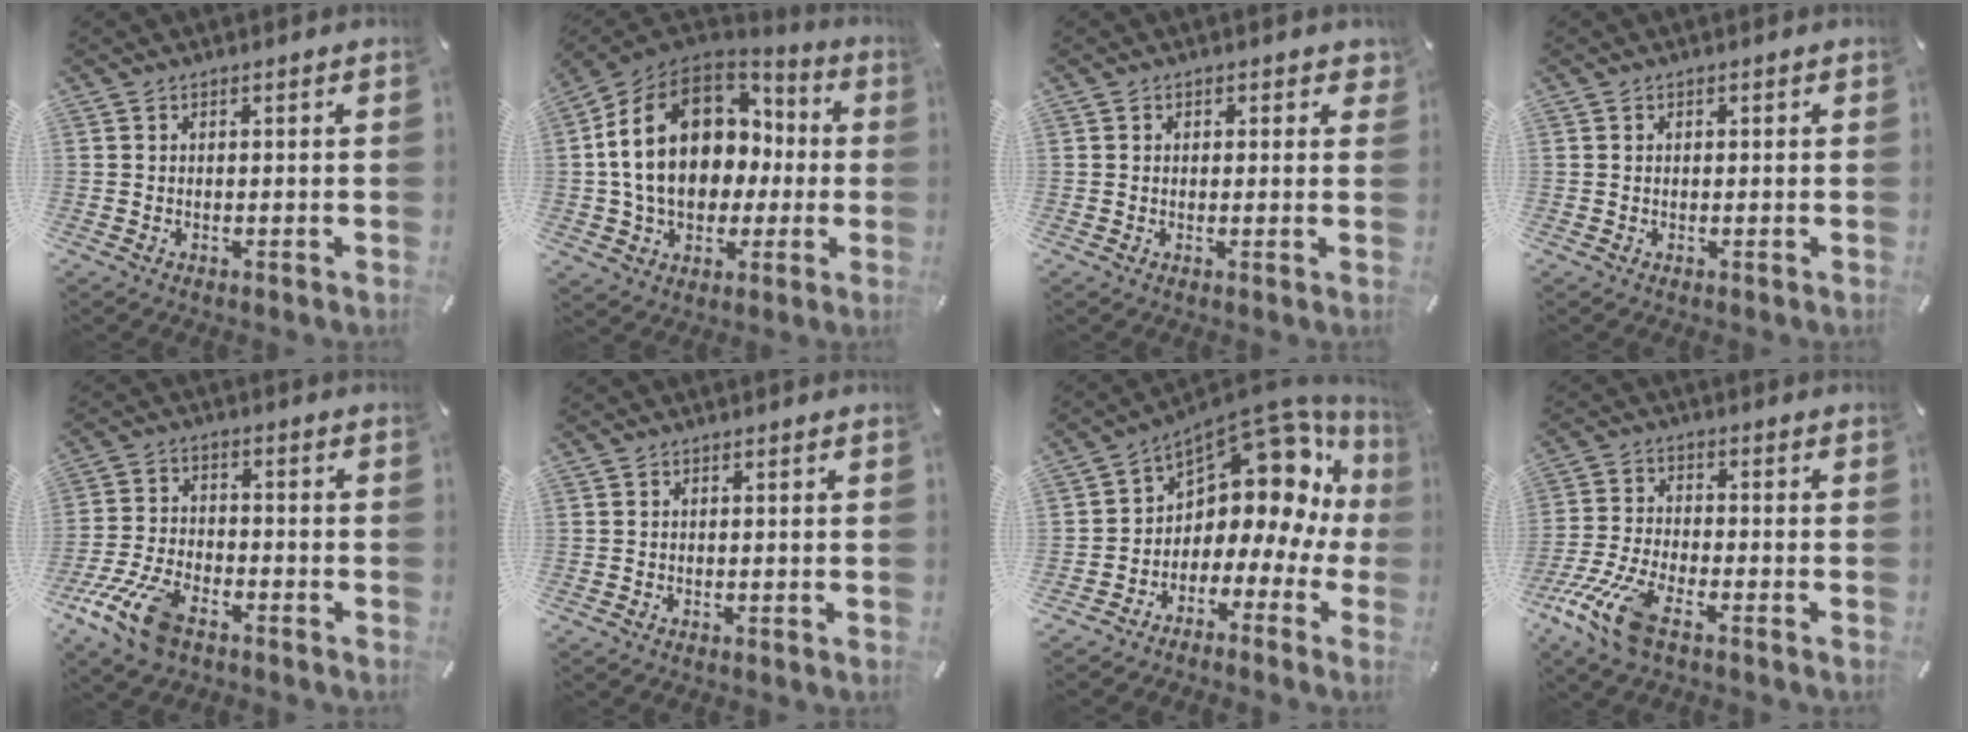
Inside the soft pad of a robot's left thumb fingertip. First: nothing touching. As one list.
[{"total": 19.9, "force": [2.5, 15.1, 12.7], "torque": [-0.256, 0.000, 0.046]}, {"total": 1.7, "force": [0.5, 1.5, 0.7], "torque": [0.008, -0.003, 0.002]}, {"total": 0.6, "force": [0.0, 0.6, 0.1], "torque": [-0.001, 0.005, -0.001]}, {"total": 12.5, "force": [-7.3, 6.5, 7.8], "torque": [-0.169, 0.033, -0.137]}, {"total": 0.0}, {"total": 12.6, "force": [6.1, 8.0, 7.6], "torque": [-0.109, -0.070, 0.098]}, {"total": 12.0, "force": [-7.2, 4.6, 8.4], "torque": [-0.190, 0.017, -0.134]}]